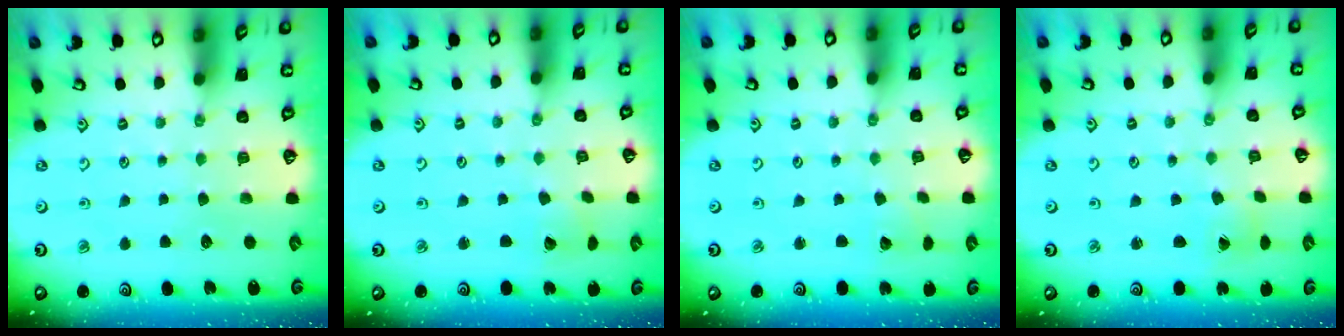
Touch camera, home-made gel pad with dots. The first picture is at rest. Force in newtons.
{"total": 2.1, "press": 2.1, "slide": 0.3}
{"total": 1.9, "press": 1.9, "slide": 0.0}
{"total": 0.0}